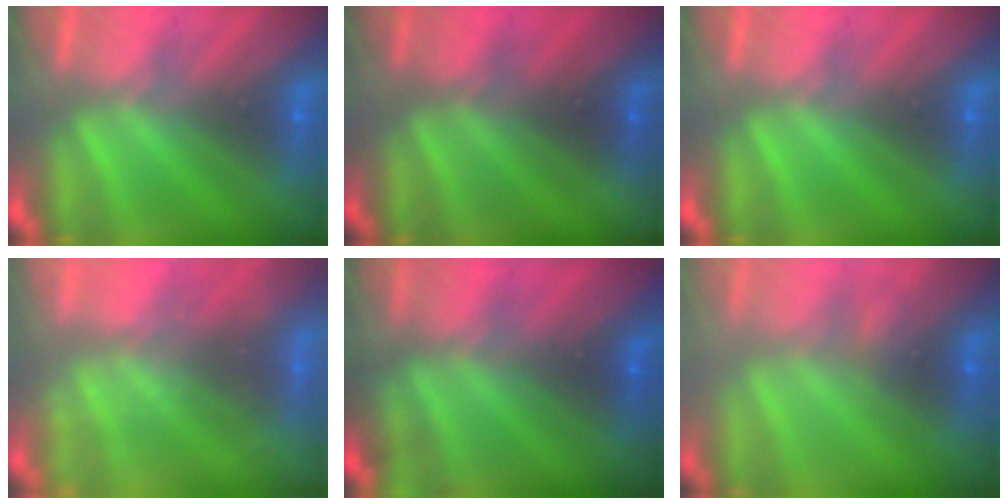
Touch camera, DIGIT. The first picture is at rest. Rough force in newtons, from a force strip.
{"total": 1.9}
{"total": 0.0}
{"total": 2.3}
{"total": 4.5}
{"total": 2.1}